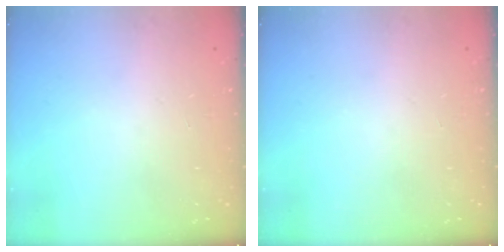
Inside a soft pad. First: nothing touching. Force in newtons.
{"total": 0.0}